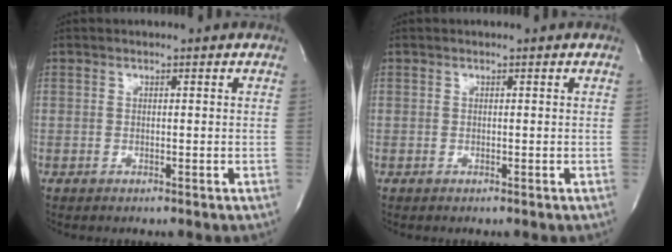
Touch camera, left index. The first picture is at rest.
{"total": 0.0}